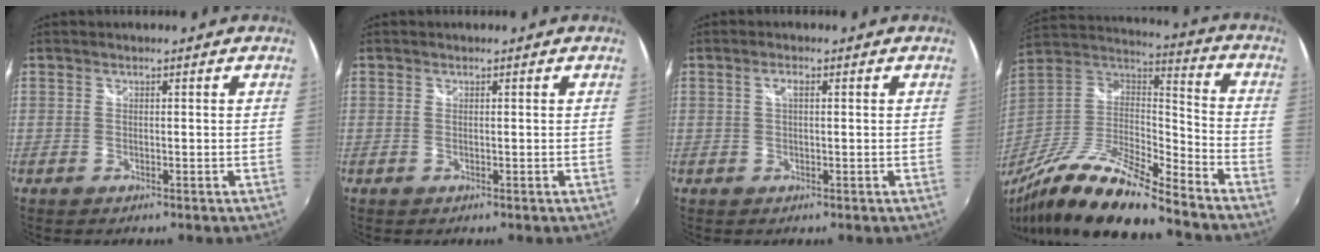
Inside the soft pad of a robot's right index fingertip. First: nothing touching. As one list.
[{"total": 0.0}, {"total": 1.6, "force": [0.4, 0.5, 1.4], "torque": [-0.027, 0.004, 0.004]}, {"total": 21.0, "force": [-16.0, 3.5, 13.2], "torque": [-0.245, -0.038, -0.293]}]